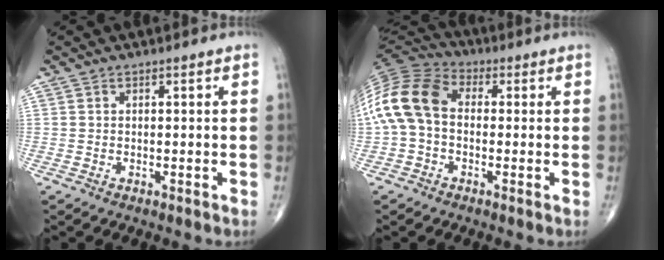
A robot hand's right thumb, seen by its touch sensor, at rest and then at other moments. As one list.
[{"total": 14.0, "force": [0.0, 9.8, 10.1], "torque": [-0.206, 0.034, -0.011]}]